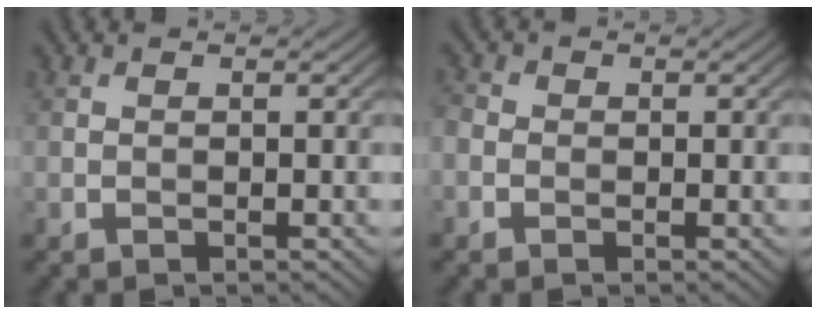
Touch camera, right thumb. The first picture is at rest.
{"total": 1.8, "force": [-0.7, 1.5, 0.7], "torque": [-0.016, 0.000, -0.019]}